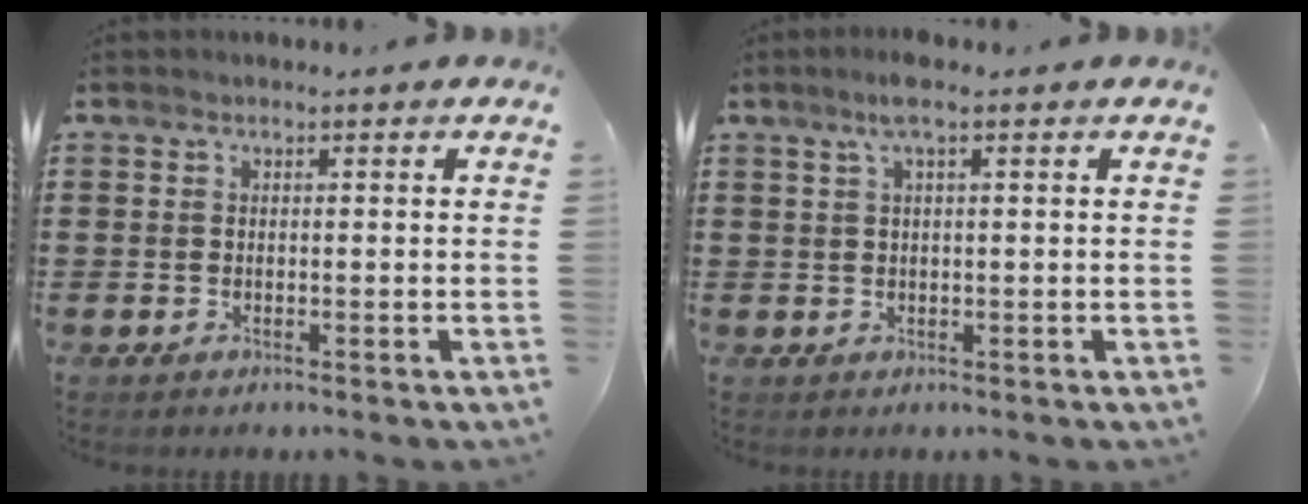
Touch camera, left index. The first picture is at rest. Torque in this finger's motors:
{"motor_torque": [0.80, -0.79, 0.15, 0.08]}